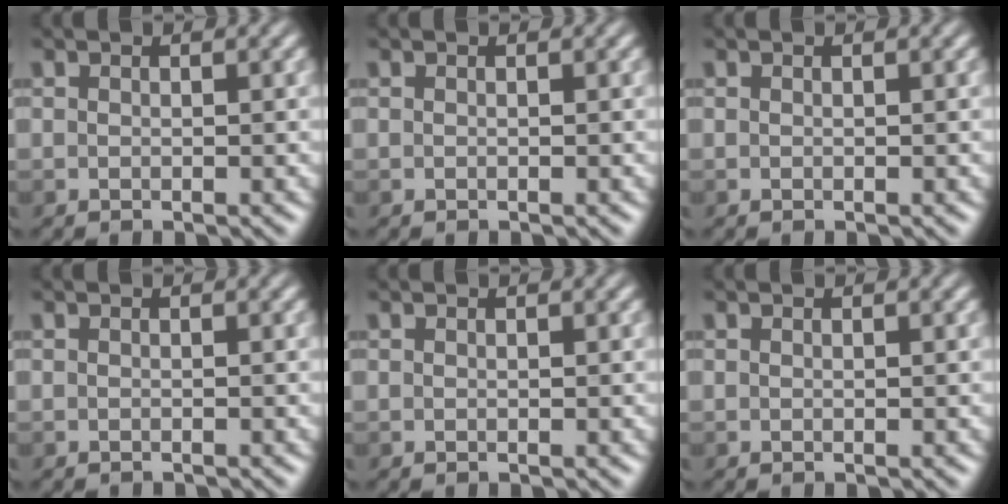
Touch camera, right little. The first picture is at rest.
{"total": 0.0}
{"total": 0.0}
{"total": 0.8, "force": [-0.8, 0.0, -0.2], "torque": [0.007, -0.005, -0.015]}
{"total": 0.0}
{"total": 0.0}